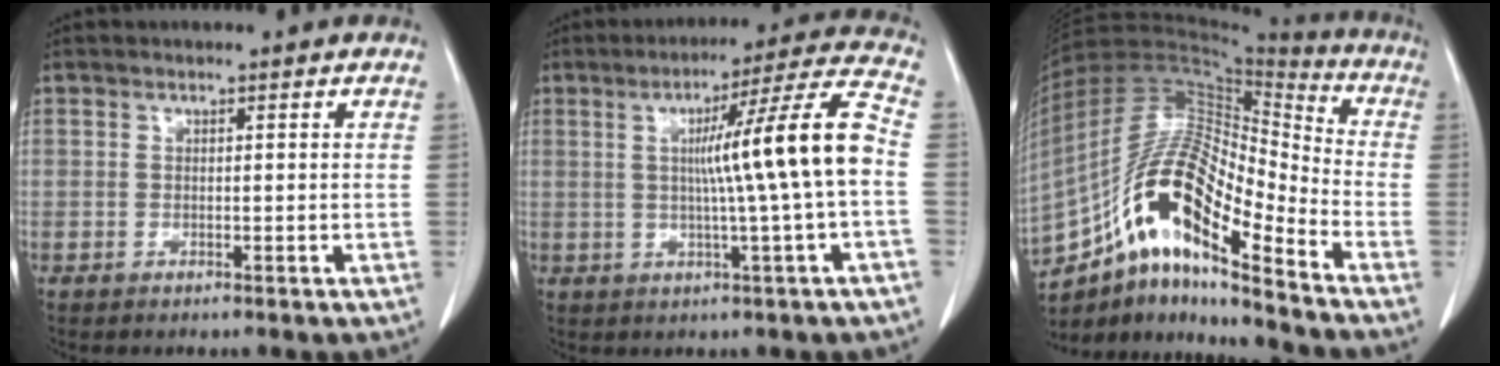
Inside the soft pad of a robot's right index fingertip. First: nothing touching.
{"total": 13.0, "force": [0.0, -1.6, 12.9], "torque": [-0.193, 0.012, -0.001]}
{"total": 18.8, "force": [-10.6, 3.8, 15.0], "torque": [-0.291, 0.023, -0.186]}